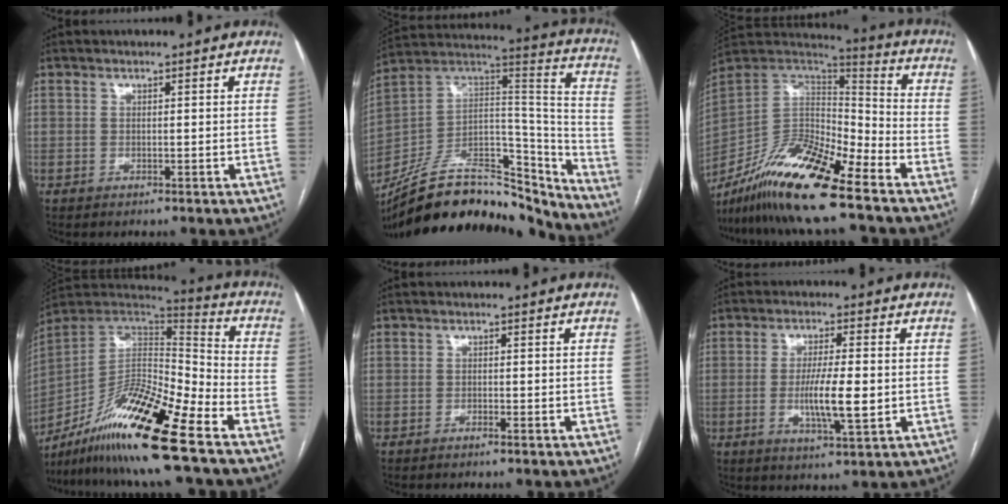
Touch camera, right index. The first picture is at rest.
{"total": 28.5, "force": [-23.6, 9.5, 12.7], "torque": [-0.201, 0.035, -0.371]}
{"total": 18.1, "force": [-13.0, 2.9, 12.3], "torque": [-0.242, 0.001, -0.239]}
{"total": 19.4, "force": [-13.2, 1.1, 14.3], "torque": [-0.275, -0.014, -0.238]}
{"total": 0.7, "force": [-0.6, -0.1, 0.4], "torque": [-0.011, 0.000, -0.010]}
{"total": 7.6, "force": [-1.0, 1.0, 7.5], "torque": [-0.136, -0.011, -0.019]}